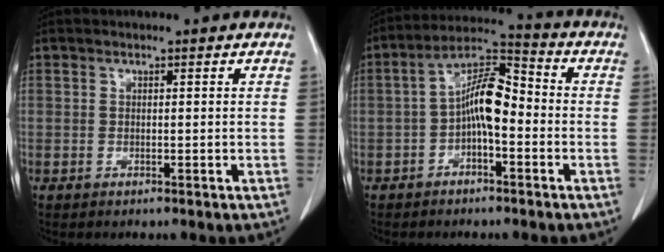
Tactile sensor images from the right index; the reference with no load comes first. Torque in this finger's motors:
{"motor_torque": [0.80, 0.29, 0.47, 0.13]}